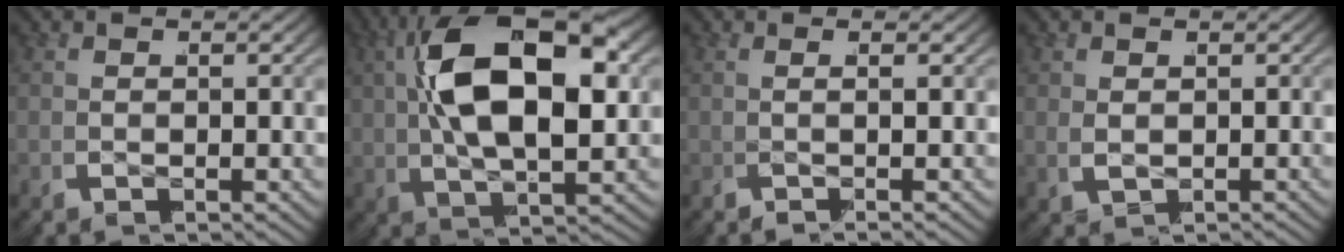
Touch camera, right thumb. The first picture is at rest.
{"total": 14.9, "force": [1.1, 7.8, 12.7], "torque": [-0.263, -0.010, 0.022]}
{"total": 1.2, "force": [0.0, -0.7, 1.0], "torque": [-0.017, 0.013, -0.010]}
{"total": 0.9, "force": [0.3, 0.8, 0.3], "torque": [-0.010, 0.000, 0.010]}